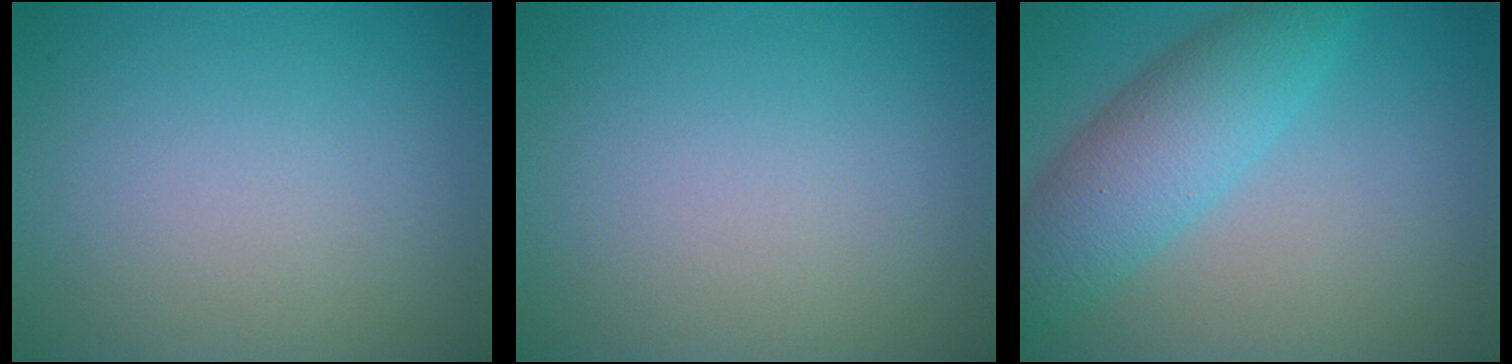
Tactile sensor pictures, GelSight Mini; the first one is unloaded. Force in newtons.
{"total": 0.0}
{"total": 6.1, "press": 6.1, "slide": 0.2}